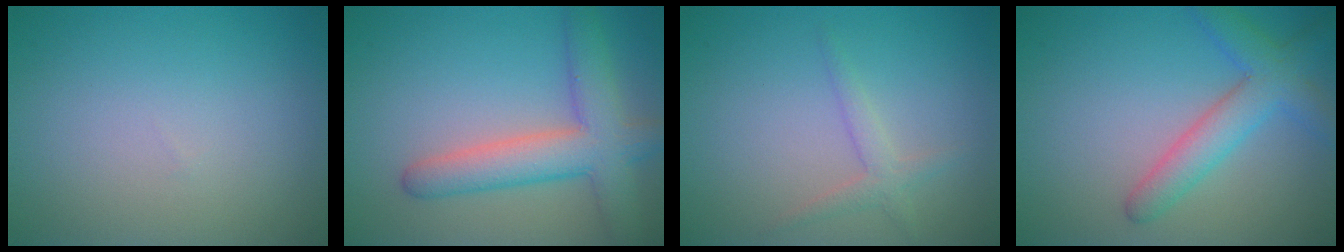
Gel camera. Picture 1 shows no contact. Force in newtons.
{"total": 6.0, "press": 6.0, "slide": 0.4}
{"total": 1.7, "press": 1.6, "slide": 0.1}
{"total": 4.2, "press": 4.2, "slide": 0.2}